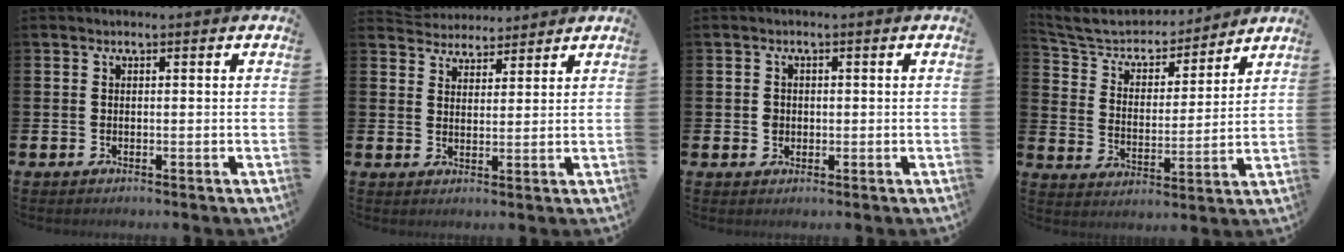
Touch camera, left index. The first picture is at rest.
{"total": 4.2, "force": [4.0, 1.0, -0.5], "torque": [-0.010, -0.019, 0.074]}
{"total": 1.5, "force": [0.1, 1.4, 0.5], "torque": [0.001, 0.006, -0.003]}
{"total": 6.9, "force": [6.4, 2.5, 0.9], "torque": [-0.058, -0.047, 0.110]}